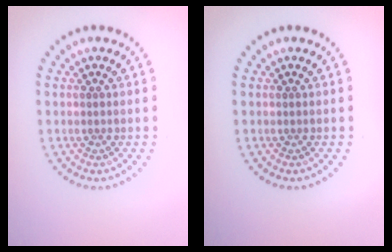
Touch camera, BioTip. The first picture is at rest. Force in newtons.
{"total": 0.0}